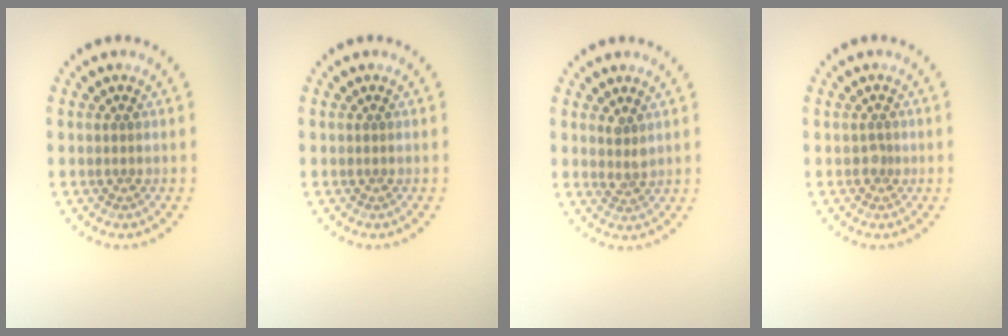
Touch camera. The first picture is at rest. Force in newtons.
{"total": 0.0}
{"total": 1.5, "press": 1.1, "slide": 0.9}
{"total": 0.8, "press": 0.6, "slide": 0.6}